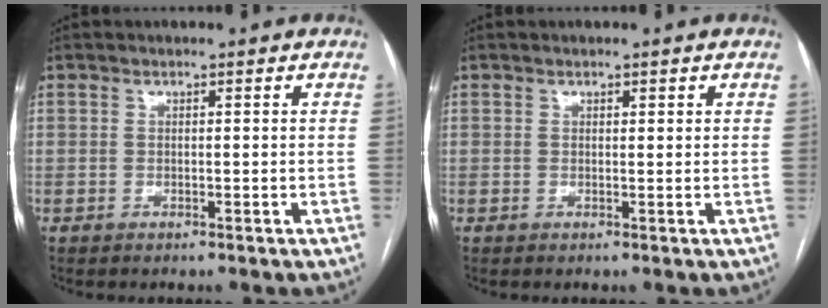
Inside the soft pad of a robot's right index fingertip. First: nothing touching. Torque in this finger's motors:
{"motor_torque": [-0.05, -0.04, 0.06, 0.00]}